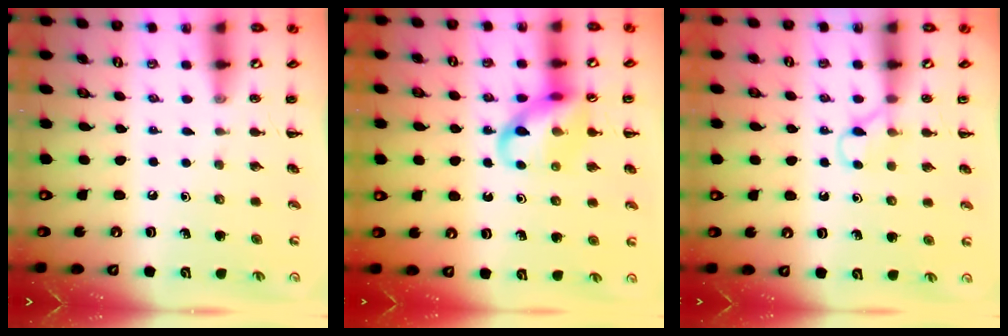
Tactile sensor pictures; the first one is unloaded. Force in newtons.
{"total": 12.0, "press": 11.9, "slide": 1.6}
{"total": 2.9, "press": 2.7, "slide": 0.9}